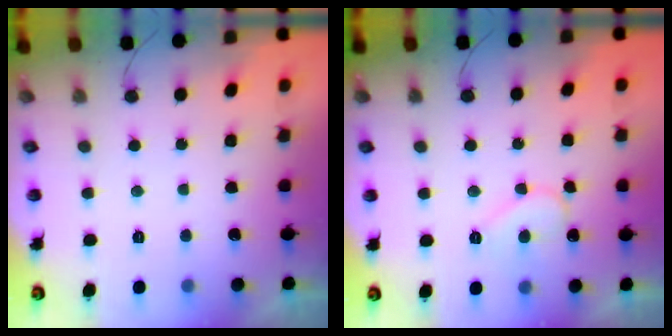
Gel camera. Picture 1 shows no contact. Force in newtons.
{"total": 8.6, "press": 8.5, "slide": 0.7}